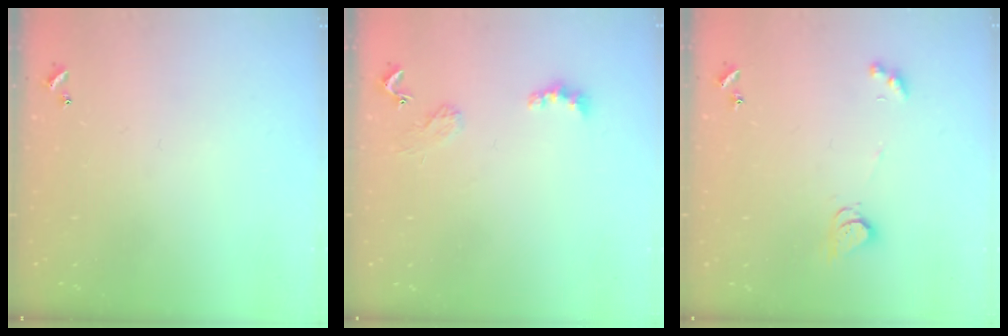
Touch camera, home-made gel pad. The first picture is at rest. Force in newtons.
{"total": 2.4, "press": 2.3, "slide": 0.5}
{"total": 3.3, "press": 3.3, "slide": 0.3}